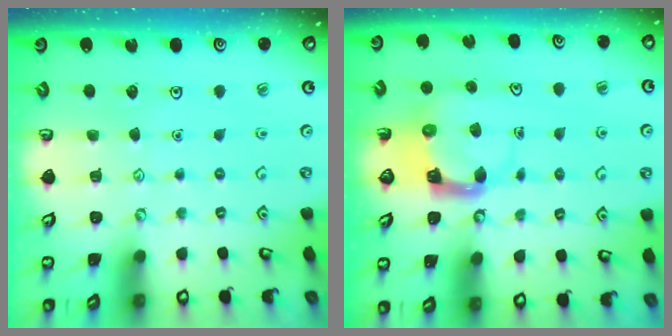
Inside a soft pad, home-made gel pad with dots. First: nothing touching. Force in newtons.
{"total": 4.0, "press": 3.9, "slide": 0.7}